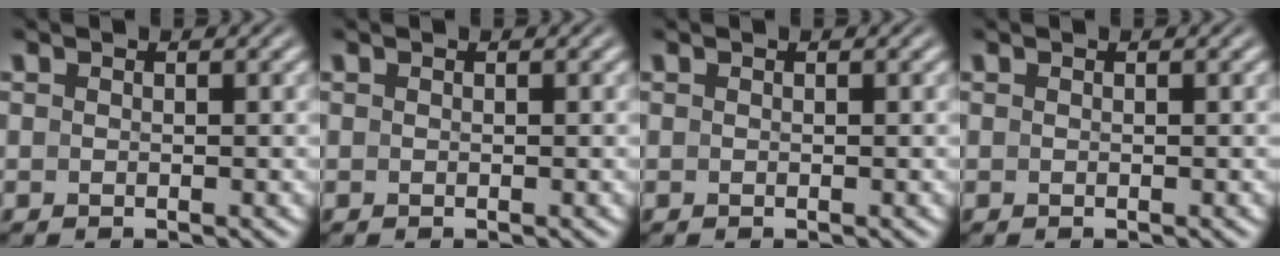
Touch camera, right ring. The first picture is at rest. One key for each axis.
{"total": 0.0}
{"total": 0.0}
{"total": 0.0}